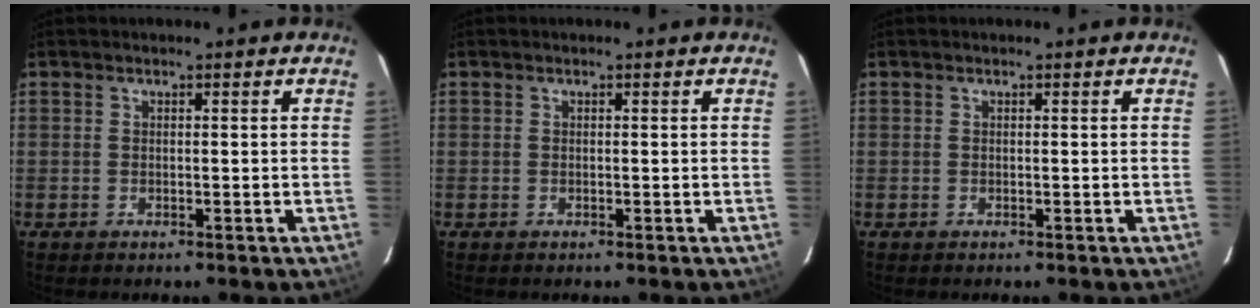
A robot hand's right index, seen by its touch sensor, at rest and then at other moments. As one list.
[{"total": 0.0}, {"total": 0.0}]